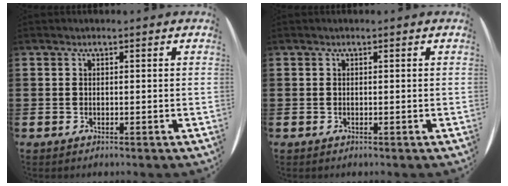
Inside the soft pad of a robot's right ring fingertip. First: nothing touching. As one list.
[{"total": 0.0}]